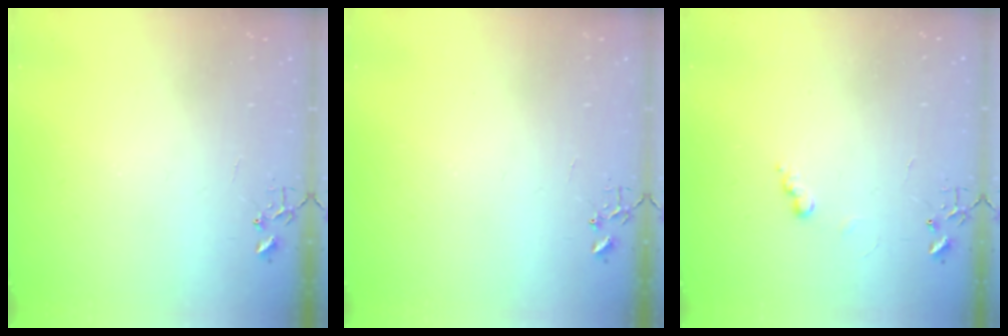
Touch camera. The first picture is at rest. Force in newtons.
{"total": 0.0}
{"total": 5.4, "press": 5.4, "slide": 0.7}